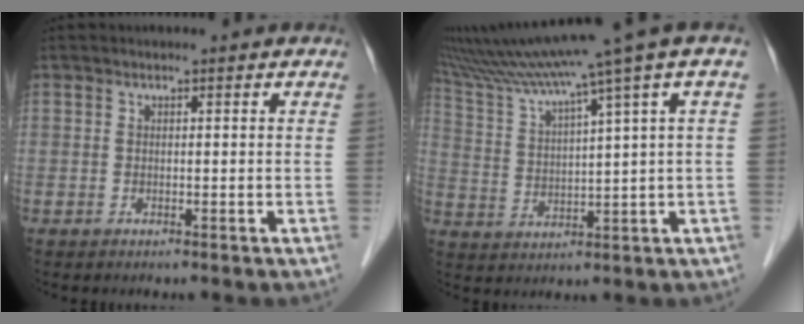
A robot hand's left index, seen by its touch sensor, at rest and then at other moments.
{"total": 14.2, "force": [10.1, -2.2, 9.7], "torque": [-0.166, 0.005, 0.164]}